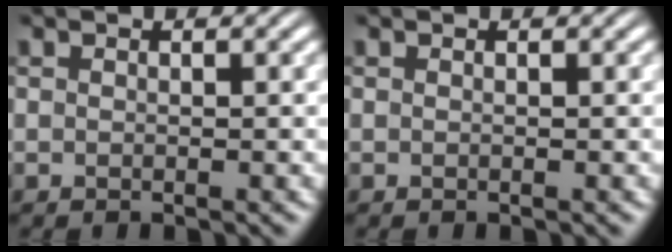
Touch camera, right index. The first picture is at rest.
{"total": 0.0}